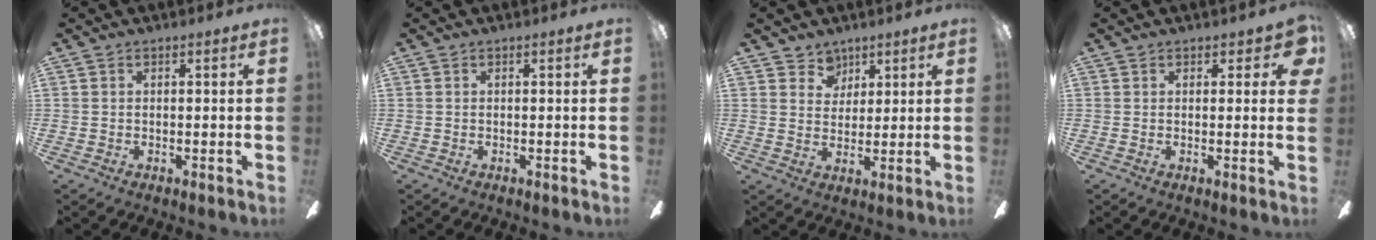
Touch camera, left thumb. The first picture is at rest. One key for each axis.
{"total": 0.0}
{"total": 5.3, "fx": 3.9, "fy": 3.7, "fz": 0.1, "tx": 0.001, "ty": -0.017, "tz": 0.070}
{"total": 4.0, "fx": 2.0, "fy": 1.9, "fz": 3.0, "tx": -0.027, "ty": -0.005, "tz": 0.030}